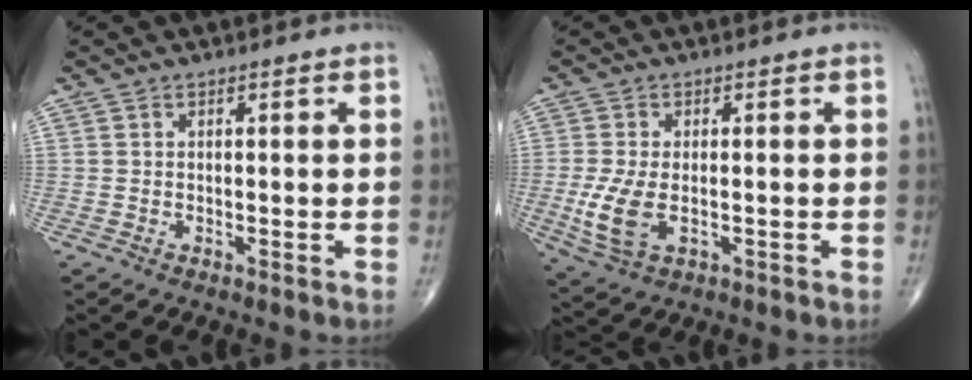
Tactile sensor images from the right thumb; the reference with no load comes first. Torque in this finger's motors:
{"motor_torque": [-0.16, 0.65, 0.48, 0.29, 0.09]}